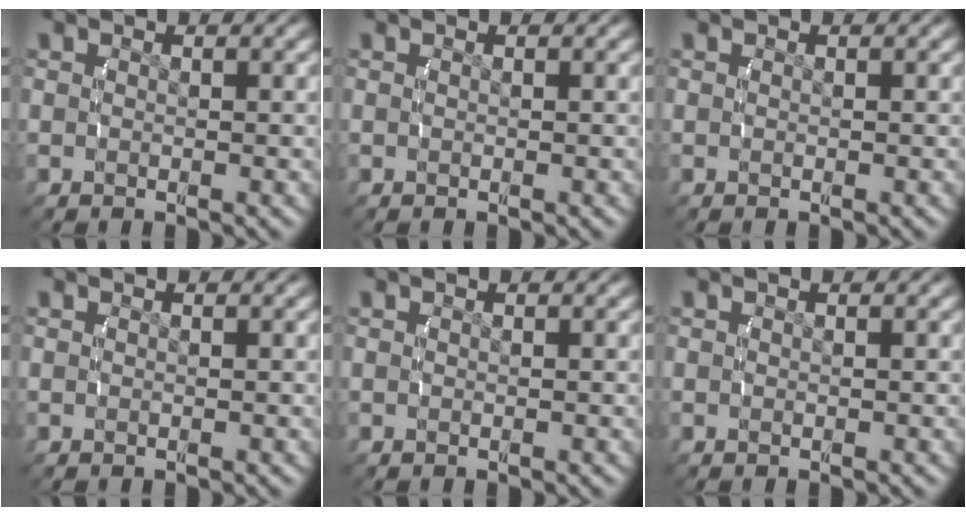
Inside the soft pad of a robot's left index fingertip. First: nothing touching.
{"total": 0.0}
{"total": 0.0}
{"total": 0.0}
{"total": 0.0}
{"total": 0.0}